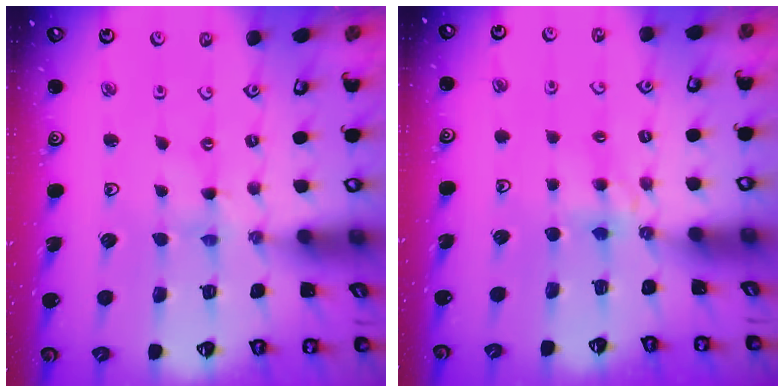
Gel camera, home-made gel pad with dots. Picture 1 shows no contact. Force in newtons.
{"total": 4.5, "press": 4.5, "slide": 0.5}